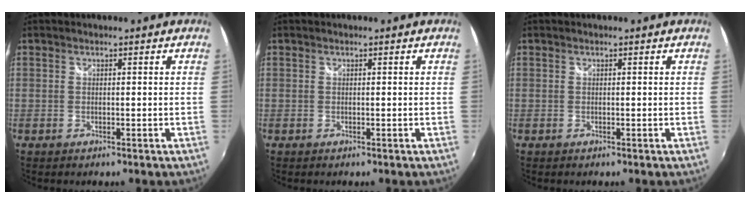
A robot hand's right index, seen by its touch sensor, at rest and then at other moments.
{"total": 0.0}
{"total": 0.0}